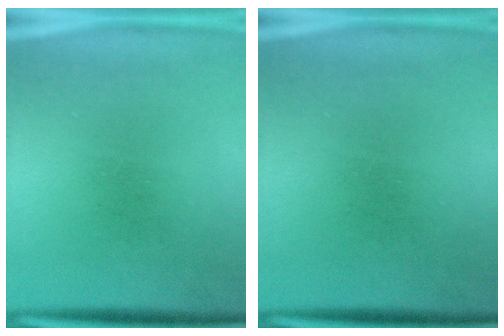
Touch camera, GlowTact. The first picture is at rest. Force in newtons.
{"total": 0.0}